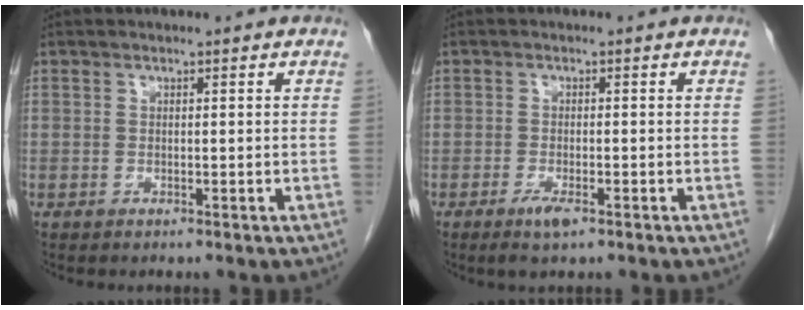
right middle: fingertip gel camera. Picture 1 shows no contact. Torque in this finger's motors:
{"motor_torque": [0.46, -0.25, 0.24, 0.04]}